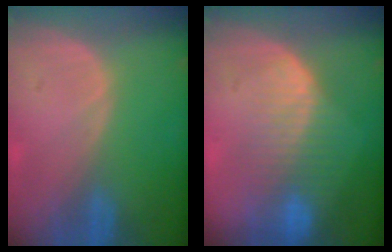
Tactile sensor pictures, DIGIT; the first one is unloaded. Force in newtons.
{"total": 8.5, "press": 7.2, "slide": 4.5}